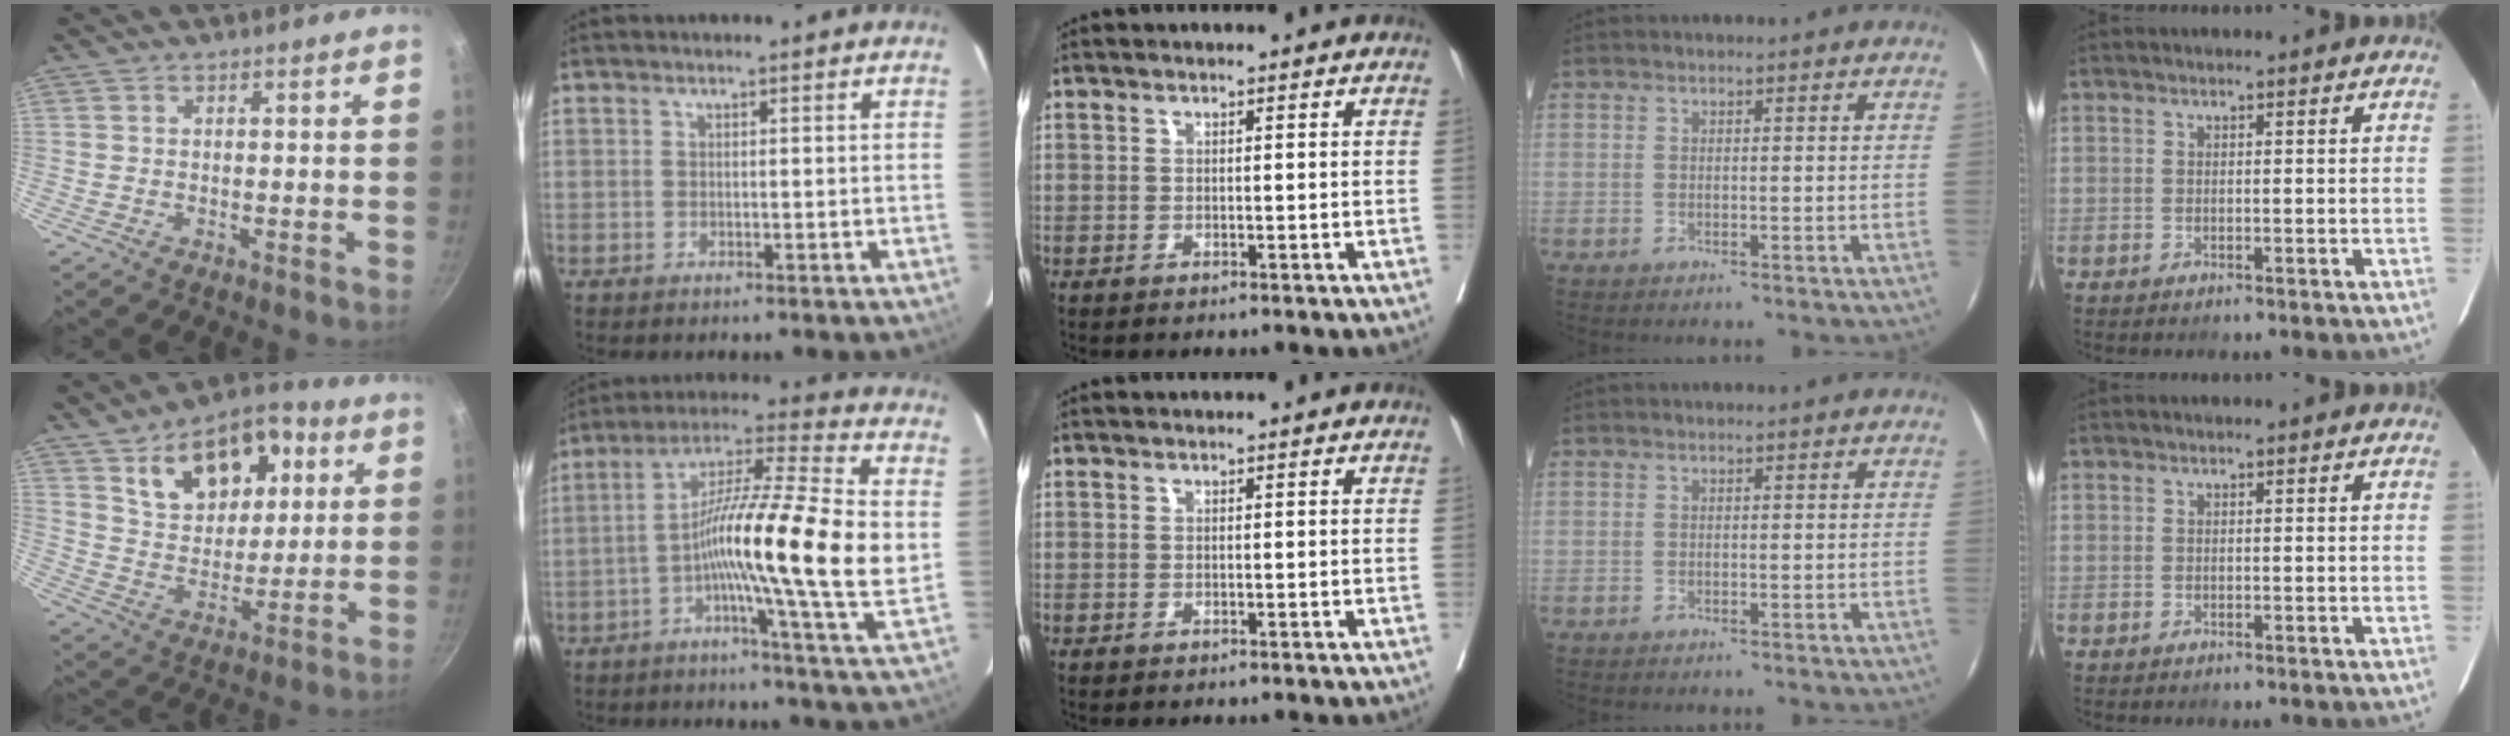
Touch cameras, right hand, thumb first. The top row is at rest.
{"thumb": {"total": 17.8, "force": [7.2, 11.2, 11.7], "torque": [-0.131, -0.010, 0.121]}, "index": {"total": 19.3, "force": [-1.6, 0.0, 19.2], "torque": [-0.319, 0.007, -0.043]}}